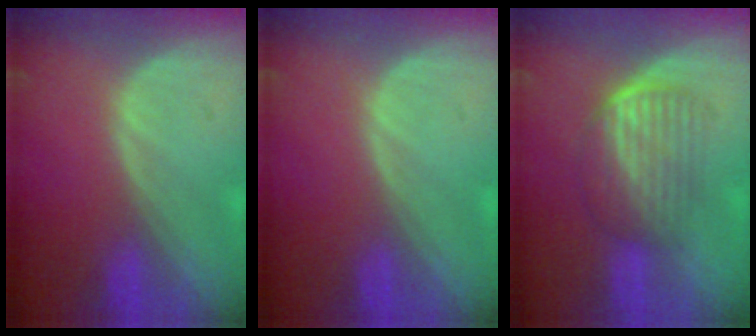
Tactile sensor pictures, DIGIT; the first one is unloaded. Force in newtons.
{"total": 0.0}
{"total": 7.0, "press": 5.9, "slide": 3.8}